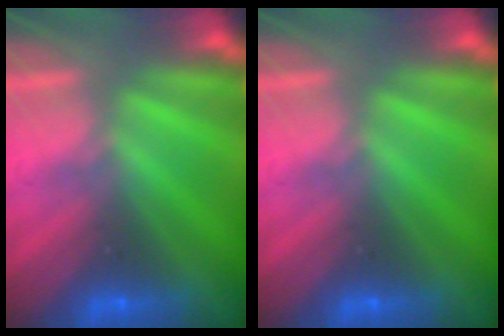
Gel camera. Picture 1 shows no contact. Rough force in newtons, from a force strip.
{"total": 0.0}